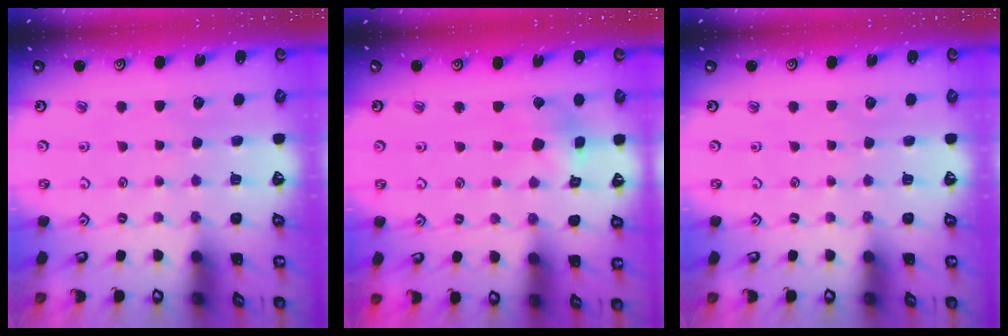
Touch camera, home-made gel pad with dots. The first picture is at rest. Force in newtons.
{"total": 5.2, "press": 5.2, "slide": 0.5}
{"total": 0.0}